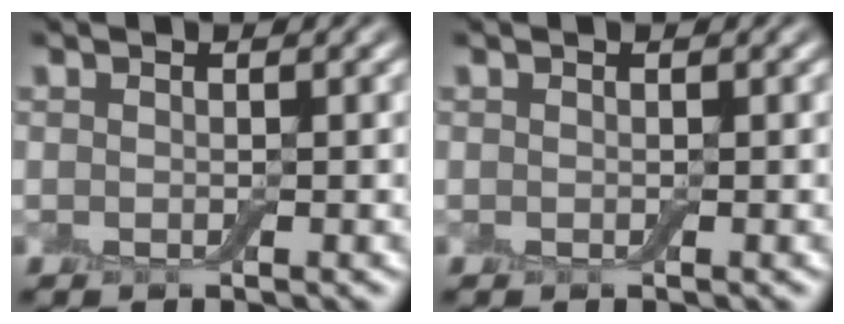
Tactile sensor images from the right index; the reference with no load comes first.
{"total": 0.0}